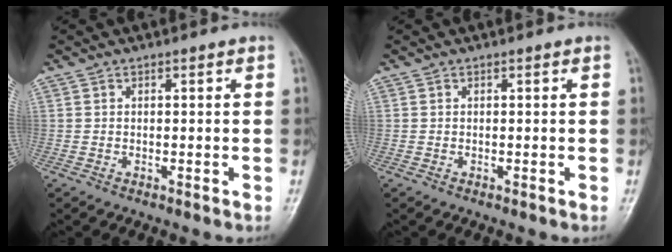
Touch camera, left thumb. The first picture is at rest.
{"total": 0.0}